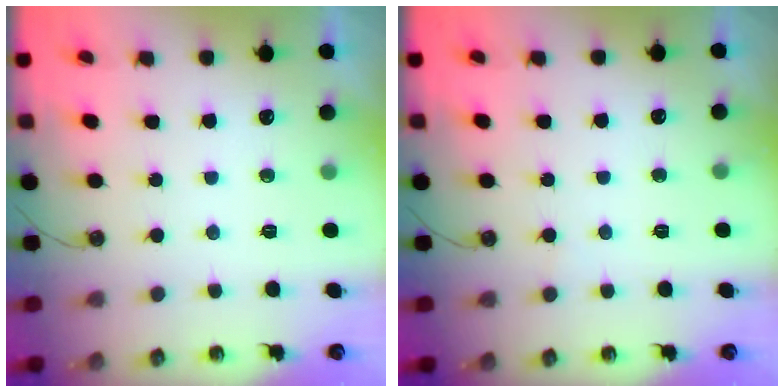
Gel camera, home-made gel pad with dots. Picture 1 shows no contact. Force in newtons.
{"total": 2.5, "press": 2.5, "slide": 0.3}